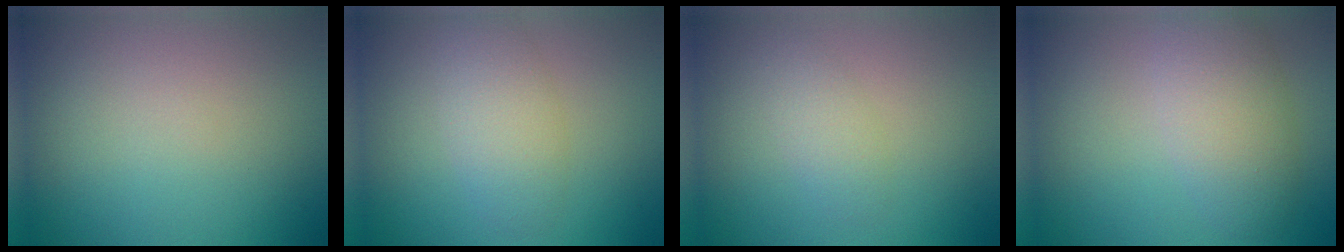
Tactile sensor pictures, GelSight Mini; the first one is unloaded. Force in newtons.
{"total": 3.4, "press": 3.4, "slide": 0.1}
{"total": 1.7, "press": 1.7, "slide": 0.1}
{"total": 4.5, "press": 4.5, "slide": 0.2}